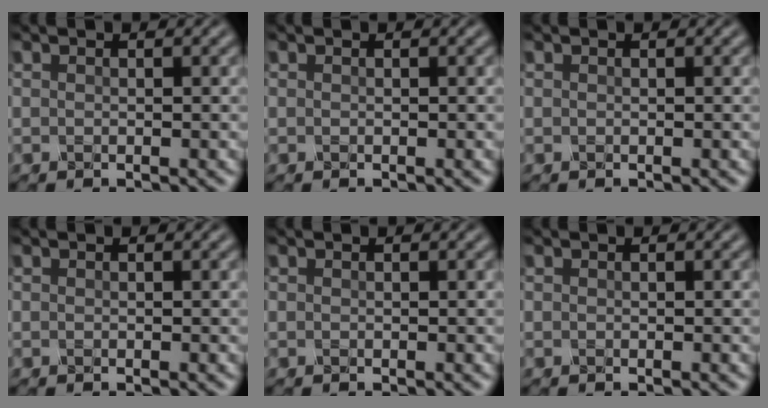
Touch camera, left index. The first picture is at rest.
{"total": 0.0}
{"total": 0.0}
{"total": 0.0}
{"total": 0.0}
{"total": 0.0}